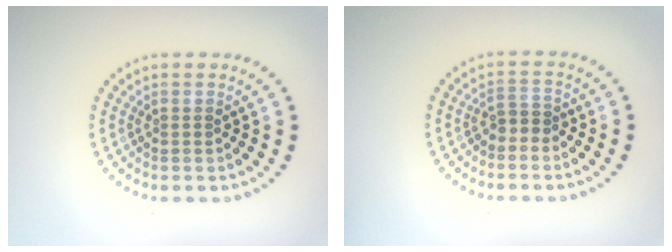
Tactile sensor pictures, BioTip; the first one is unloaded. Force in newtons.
{"total": 1.3, "press": 1.0, "slide": 0.8}